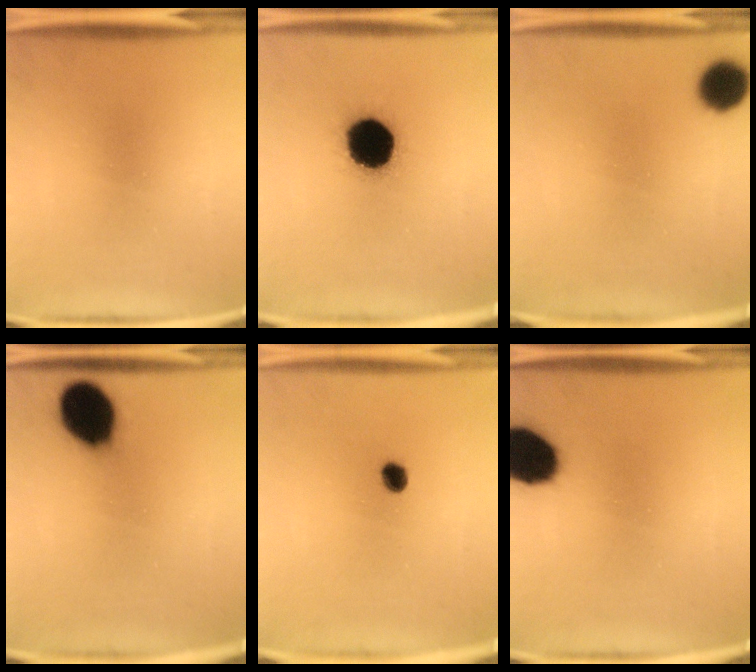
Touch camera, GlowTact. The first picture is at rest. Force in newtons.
{"total": 17.9}
{"total": 8.7}
{"total": 13.5}
{"total": 2.7}
{"total": 15.1}